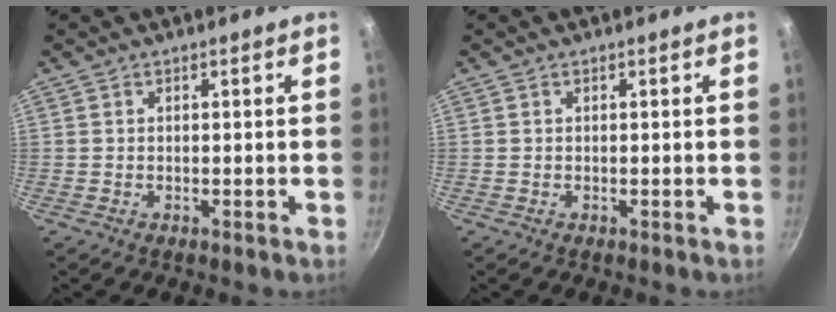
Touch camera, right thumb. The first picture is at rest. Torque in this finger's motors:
{"motor_torque": [-0.39, -0.40, -0.09, 0.51, 0.02]}